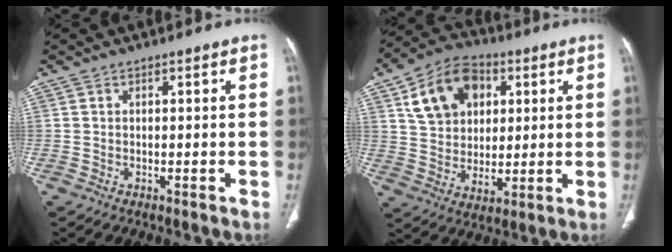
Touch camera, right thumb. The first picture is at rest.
{"total": 15.6, "force": [5.6, 11.3, 9.2], "torque": [-0.126, -0.005, 0.096]}